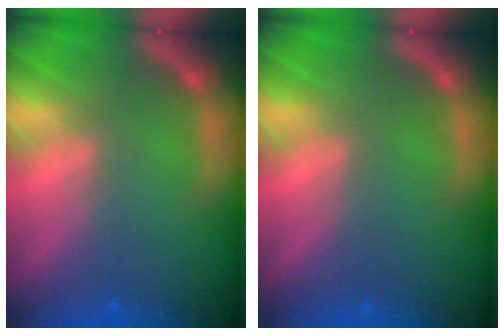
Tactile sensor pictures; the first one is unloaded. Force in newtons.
{"total": 0.0}